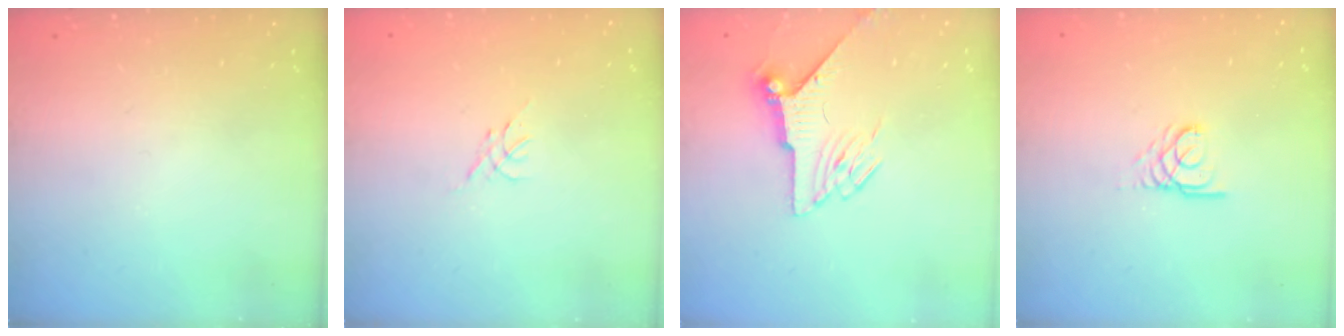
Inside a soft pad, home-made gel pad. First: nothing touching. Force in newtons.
{"total": 0.5, "press": 0.4, "slide": 0.3}
{"total": 6.3, "press": 6.2, "slide": 1.0}
{"total": 2.4, "press": 2.4, "slide": 0.1}